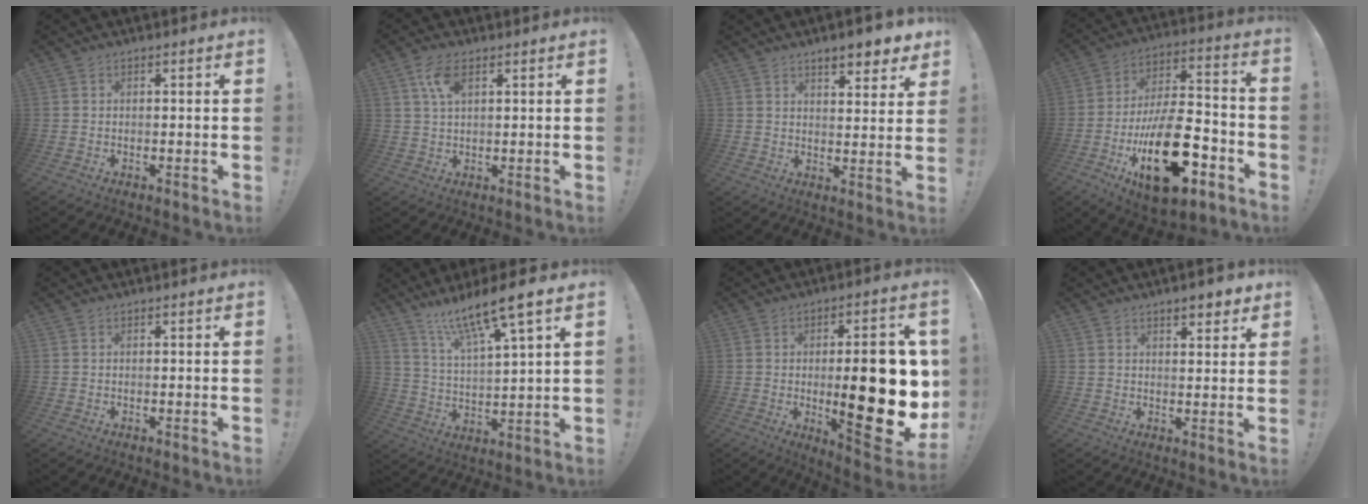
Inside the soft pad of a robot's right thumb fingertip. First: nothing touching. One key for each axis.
{"total": 6.1, "fx": 2.6, "fy": 2.9, "fz": 4.6, "tx": -0.077, "ty": -0.001, "tz": 0.047}
{"total": 7.5, "fx": 5.6, "fy": 2.1, "fz": 4.5, "tx": -0.051, "ty": -0.035, "tz": 0.094}
{"total": 26.6, "fx": -10.3, "fy": 12.5, "fz": 21.1, "tx": -0.360, "ty": 0.066, "tz": -0.157}
{"total": 0.0}
{"total": 13.0, "fx": 10.0, "fy": 1.0, "fz": 8.2, "tx": -0.151, "ty": -0.062, "tz": 0.164}
{"total": 25.3, "fx": -1.2, "fy": 8.8, "fz": 23.7, "tx": -0.336, "ty": -0.013, "tz": -0.008}
{"total": 5.1, "fx": 3.6, "fy": 2.0, "fz": 2.9, "tx": -0.026, "ty": -0.020, "tz": 0.059}